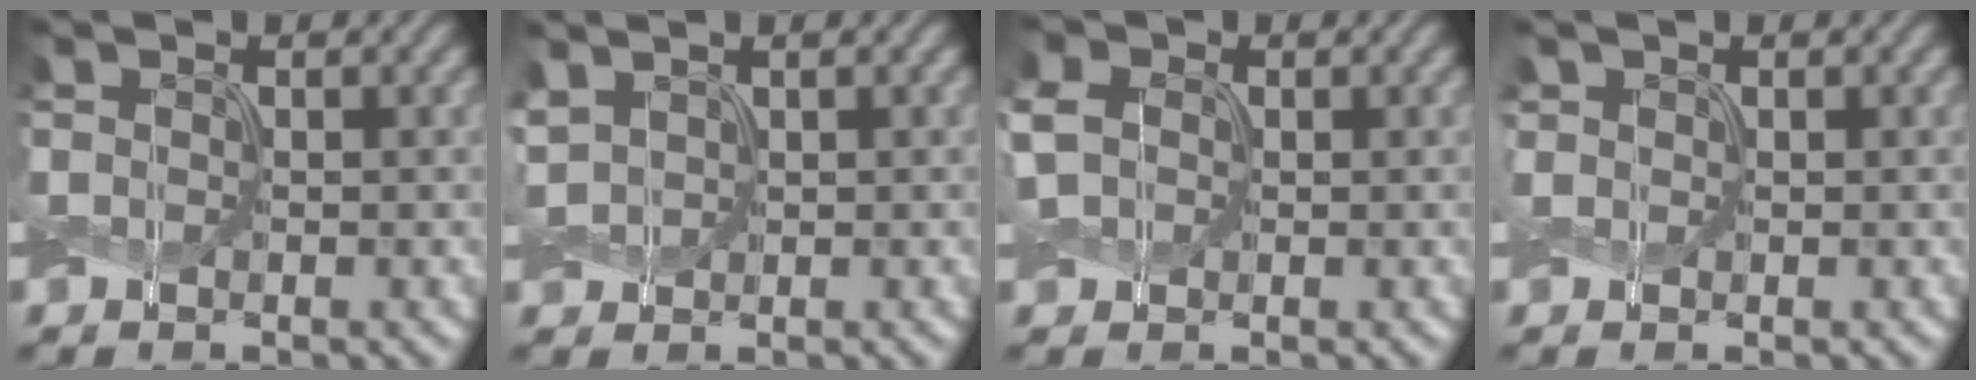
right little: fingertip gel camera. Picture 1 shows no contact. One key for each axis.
{"total": 1.9, "fx": 0.9, "fy": 1.2, "fz": 1.1, "tx": -0.033, "ty": 0.008, "tz": 0.020}
{"total": 3.6, "fx": 0.6, "fy": 2.9, "fz": 2.0, "tx": -0.075, "ty": 0.015, "tz": 0.006}
{"total": 0.7, "fx": 0.5, "fy": 0.5, "fz": 0.1, "tx": -0.002, "ty": 0.002, "tz": 0.009}